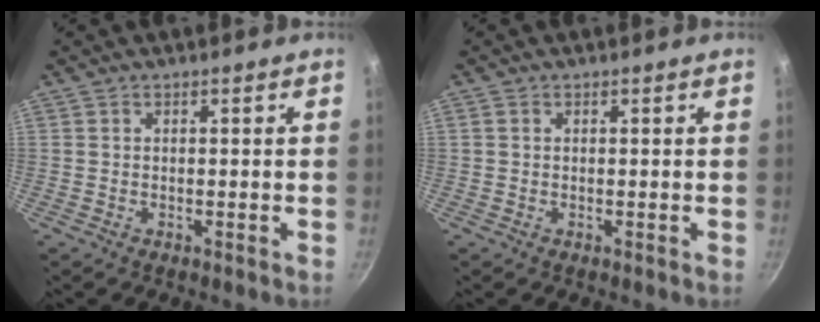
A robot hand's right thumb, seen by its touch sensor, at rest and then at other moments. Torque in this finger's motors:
{"motor_torque": [-0.31, 0.36, -0.43, 0.25, 0.07]}